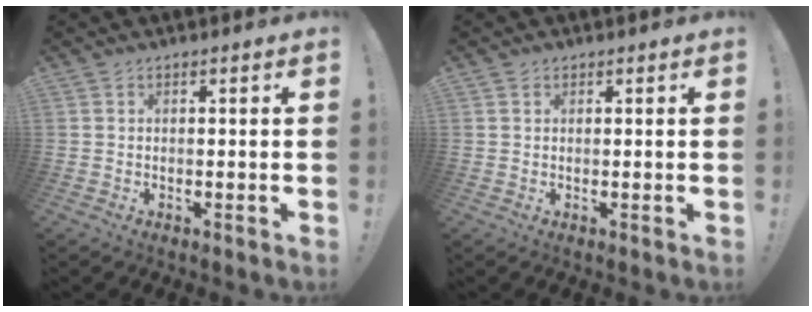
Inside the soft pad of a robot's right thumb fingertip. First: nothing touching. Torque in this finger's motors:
{"motor_torque": [0.08, -0.06, 0.02, 0.04, 0.00]}